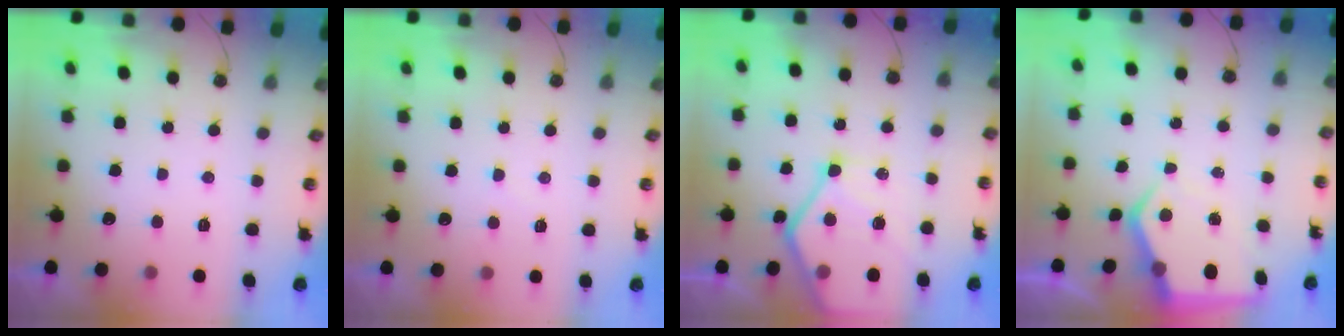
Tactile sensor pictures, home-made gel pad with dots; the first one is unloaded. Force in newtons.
{"total": 4.2, "press": 4.2, "slide": 0.4}
{"total": 16.0, "press": 16.0, "slide": 1.6}
{"total": 7.1, "press": 7.1, "slide": 0.6}